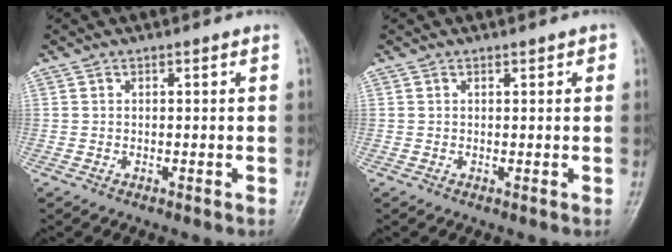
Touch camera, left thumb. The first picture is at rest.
{"total": 1.5, "force": [0.7, 0.7, 1.1], "torque": [-0.010, 0.000, 0.008]}